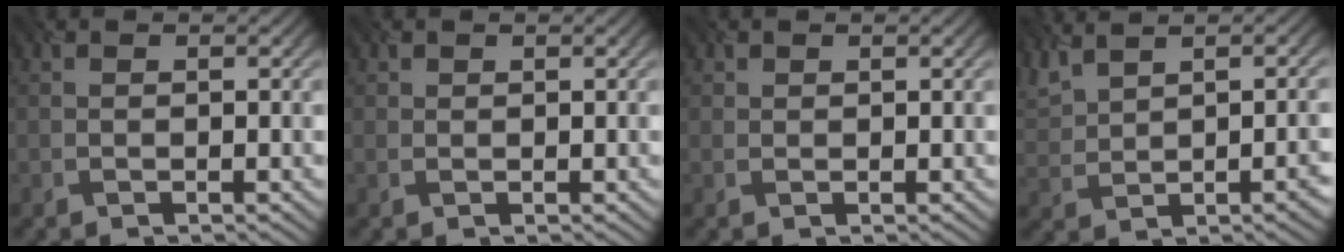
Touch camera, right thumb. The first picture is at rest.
{"total": 0.6, "force": [0.4, 0.4, 0.1], "torque": [0.000, -0.002, 0.014]}
{"total": 1.0, "force": [0.6, 0.8, 0.0], "torque": [0.003, 0.001, 0.017]}
{"total": 8.6, "force": [3.6, 3.8, 6.8], "torque": [-0.124, 0.028, 0.069]}